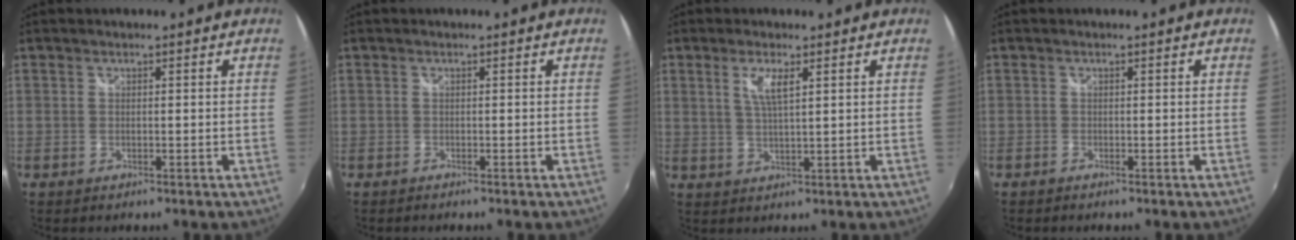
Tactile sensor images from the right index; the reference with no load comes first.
{"total": 0.6, "force": [-0.5, 0.1, 0.2], "torque": [-0.006, -0.003, -0.011]}
{"total": 4.4, "force": [1.9, 0.8, 3.9], "torque": [-0.076, -0.003, 0.037]}
{"total": 0.6, "force": [-0.5, 0.2, 0.1], "torque": [-0.004, -0.003, -0.013]}